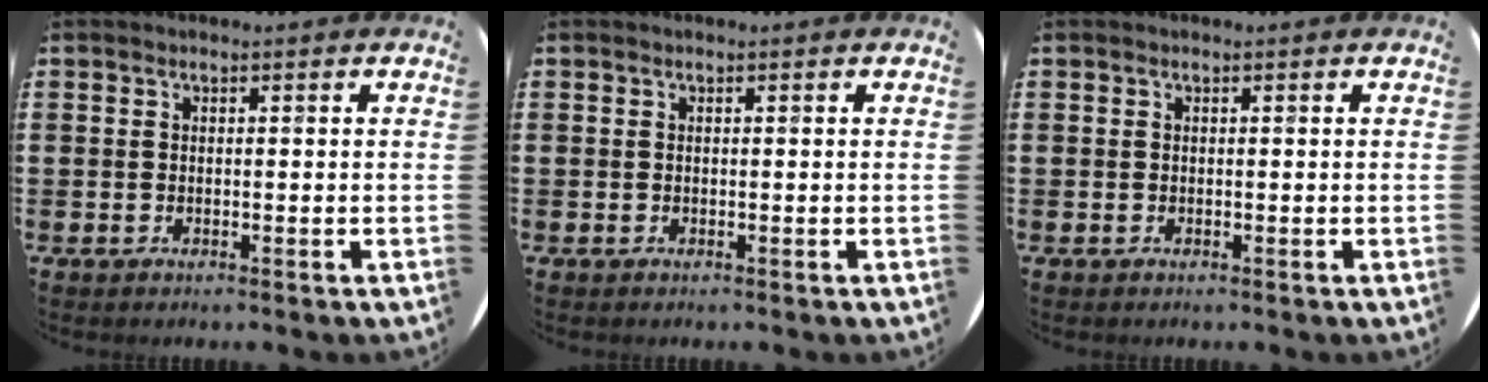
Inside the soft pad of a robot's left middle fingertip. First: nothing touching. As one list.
[{"total": 0.0}, {"total": 0.0}]